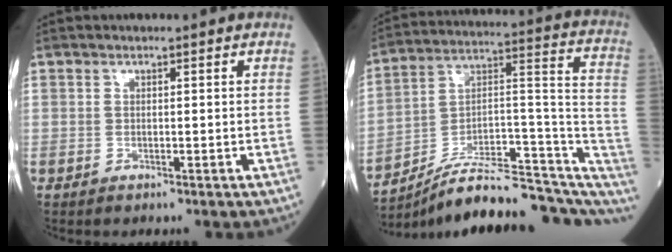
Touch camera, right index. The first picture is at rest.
{"total": 22.2, "force": [-17.8, 5.1, 12.3], "torque": [-0.132, 0.056, -0.265]}